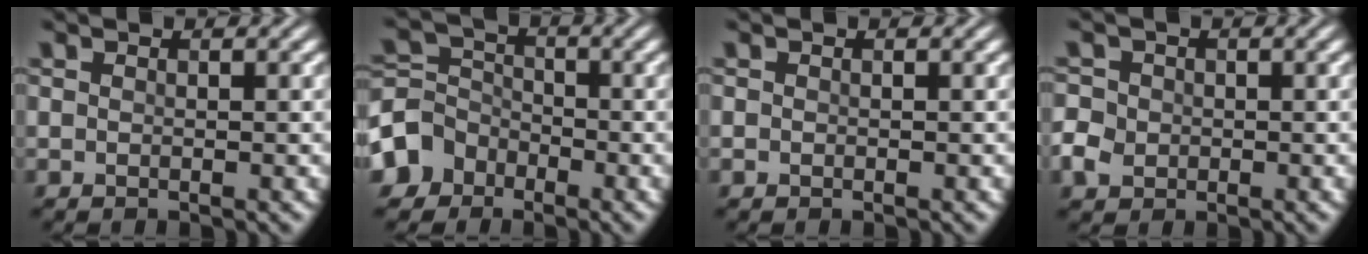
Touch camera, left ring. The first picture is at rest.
{"total": 4.6, "force": [-2.6, 3.7, 0.8], "torque": [-0.004, 0.014, -0.066]}
{"total": 0.0}
{"total": 2.6, "force": [-0.6, 2.4, 0.9], "torque": [-0.017, 0.002, -0.012]}